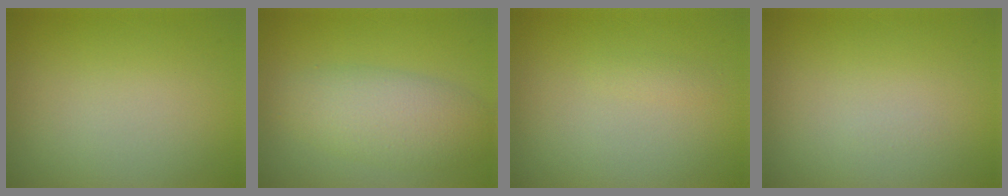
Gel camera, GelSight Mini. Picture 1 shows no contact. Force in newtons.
{"total": 5.0, "press": 5.0, "slide": 0.1}
{"total": 0.6, "press": 0.6, "slide": 0.0}
{"total": 0.0}